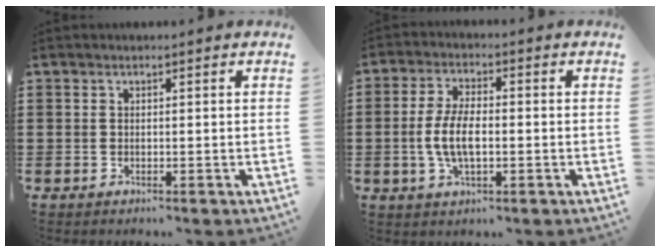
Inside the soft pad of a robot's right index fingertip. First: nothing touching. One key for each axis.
{"total": 6.5, "fx": -0.9, "fy": 2.8, "fz": 5.8, "tx": -0.137, "ty": -0.006, "tz": -0.024}